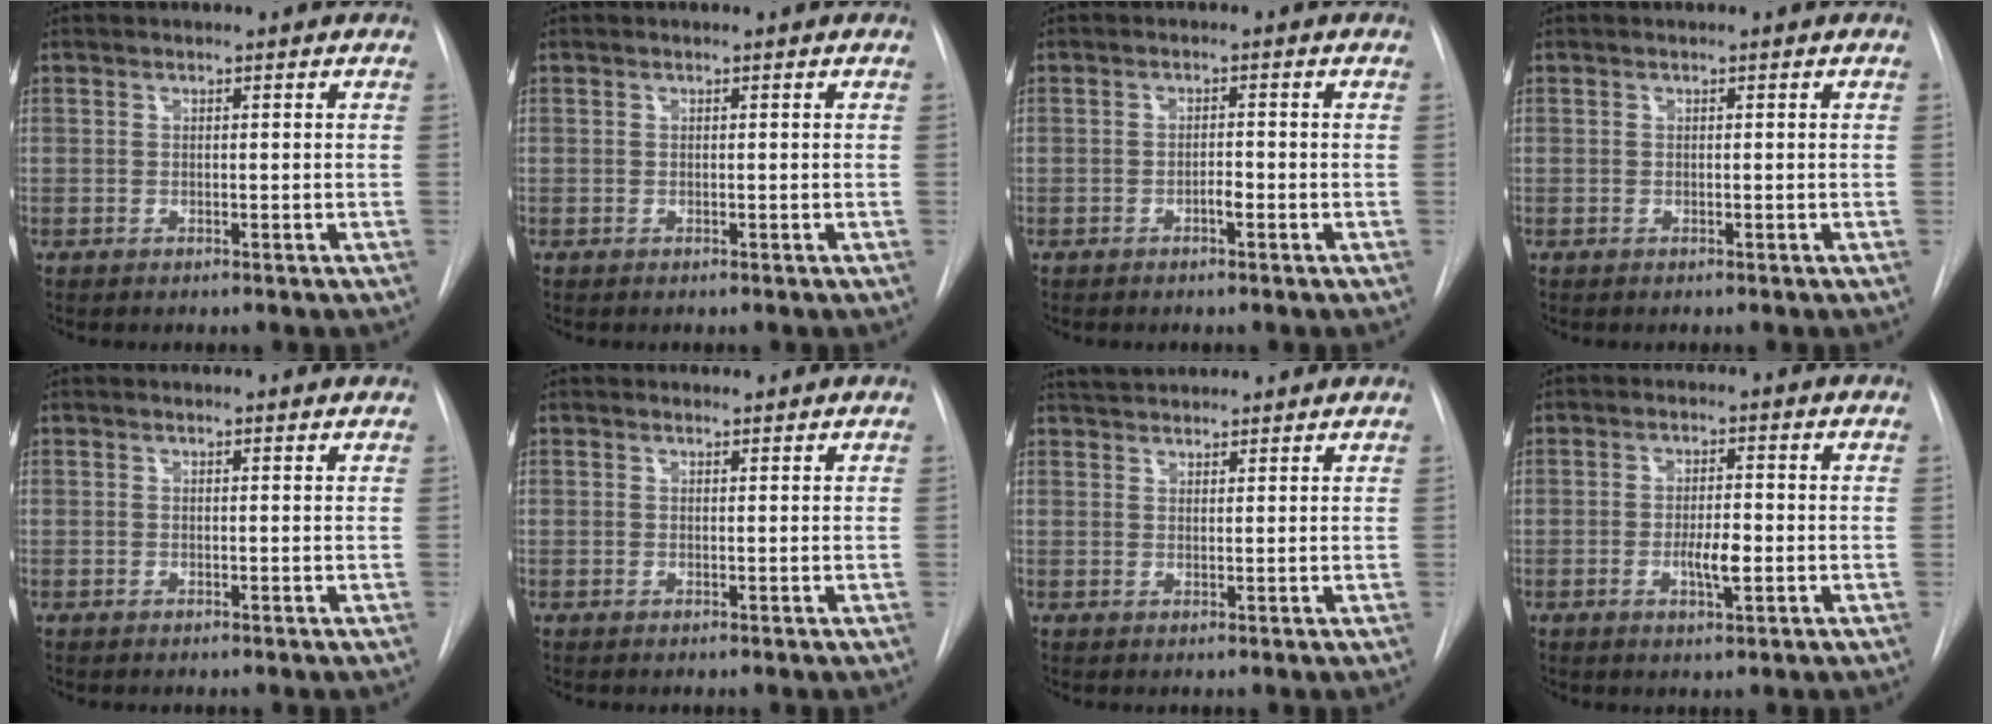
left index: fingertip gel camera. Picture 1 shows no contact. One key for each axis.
{"total": 0.0}
{"total": 1.3, "fx": -0.7, "fy": 0.3, "fz": 1.1, "tx": -0.017, "ty": 0.002, "tz": -0.013}
{"total": 0.0}
{"total": 2.4, "fx": 2.3, "fy": 0.5, "fz": 0.3, "tx": -0.012, "ty": 0.007, "tz": 0.018}
{"total": 0.8, "fx": 0.7, "fy": 0.3, "fz": -0.1, "tx": -0.006, "ty": -0.001, "tz": 0.010}
{"total": 6.4, "fx": 6.0, "fy": 1.2, "fz": 1.7, "tx": -0.029, "ty": 0.039, "tz": 0.093}
{"total": 3.8, "fx": -0.8, "fy": 1.0, "fz": 3.6, "tx": -0.063, "ty": -0.001, "tz": -0.011}